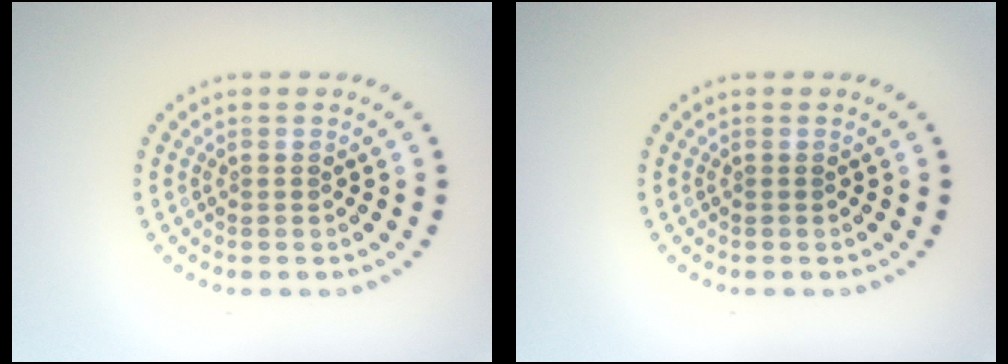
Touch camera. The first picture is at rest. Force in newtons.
{"total": 0.0}